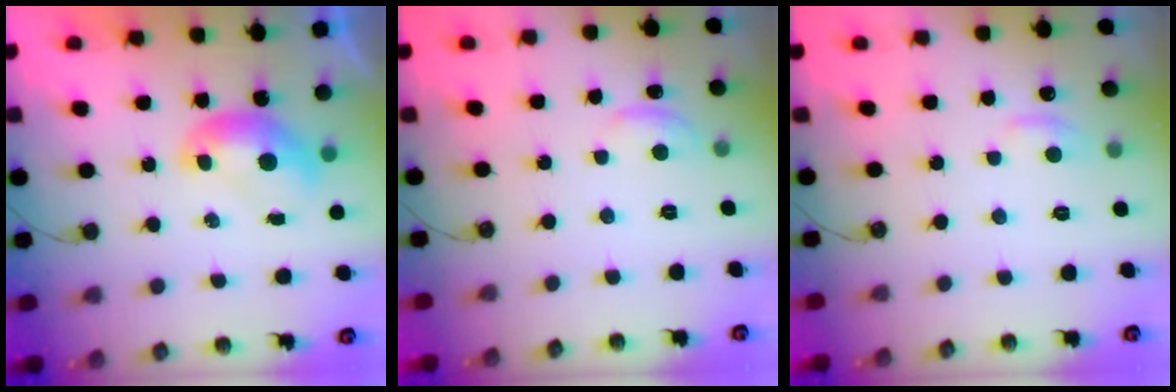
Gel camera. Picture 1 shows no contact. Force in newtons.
{"total": 1.4, "press": 1.0, "slide": 1.0}
{"total": 0.8, "press": 0.3, "slide": 0.7}